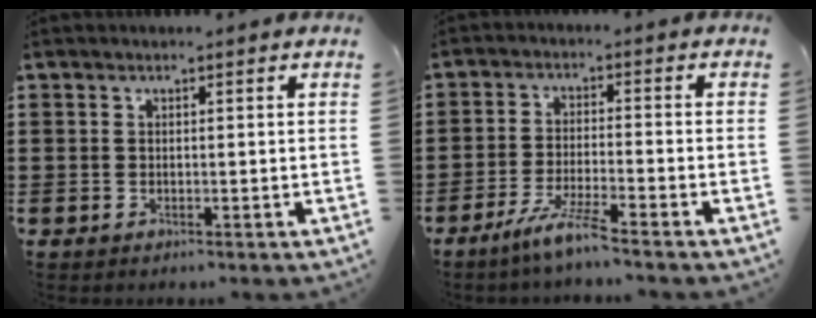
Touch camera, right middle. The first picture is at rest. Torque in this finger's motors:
{"motor_torque": [2.14, 0.00, 0.06, 0.08]}